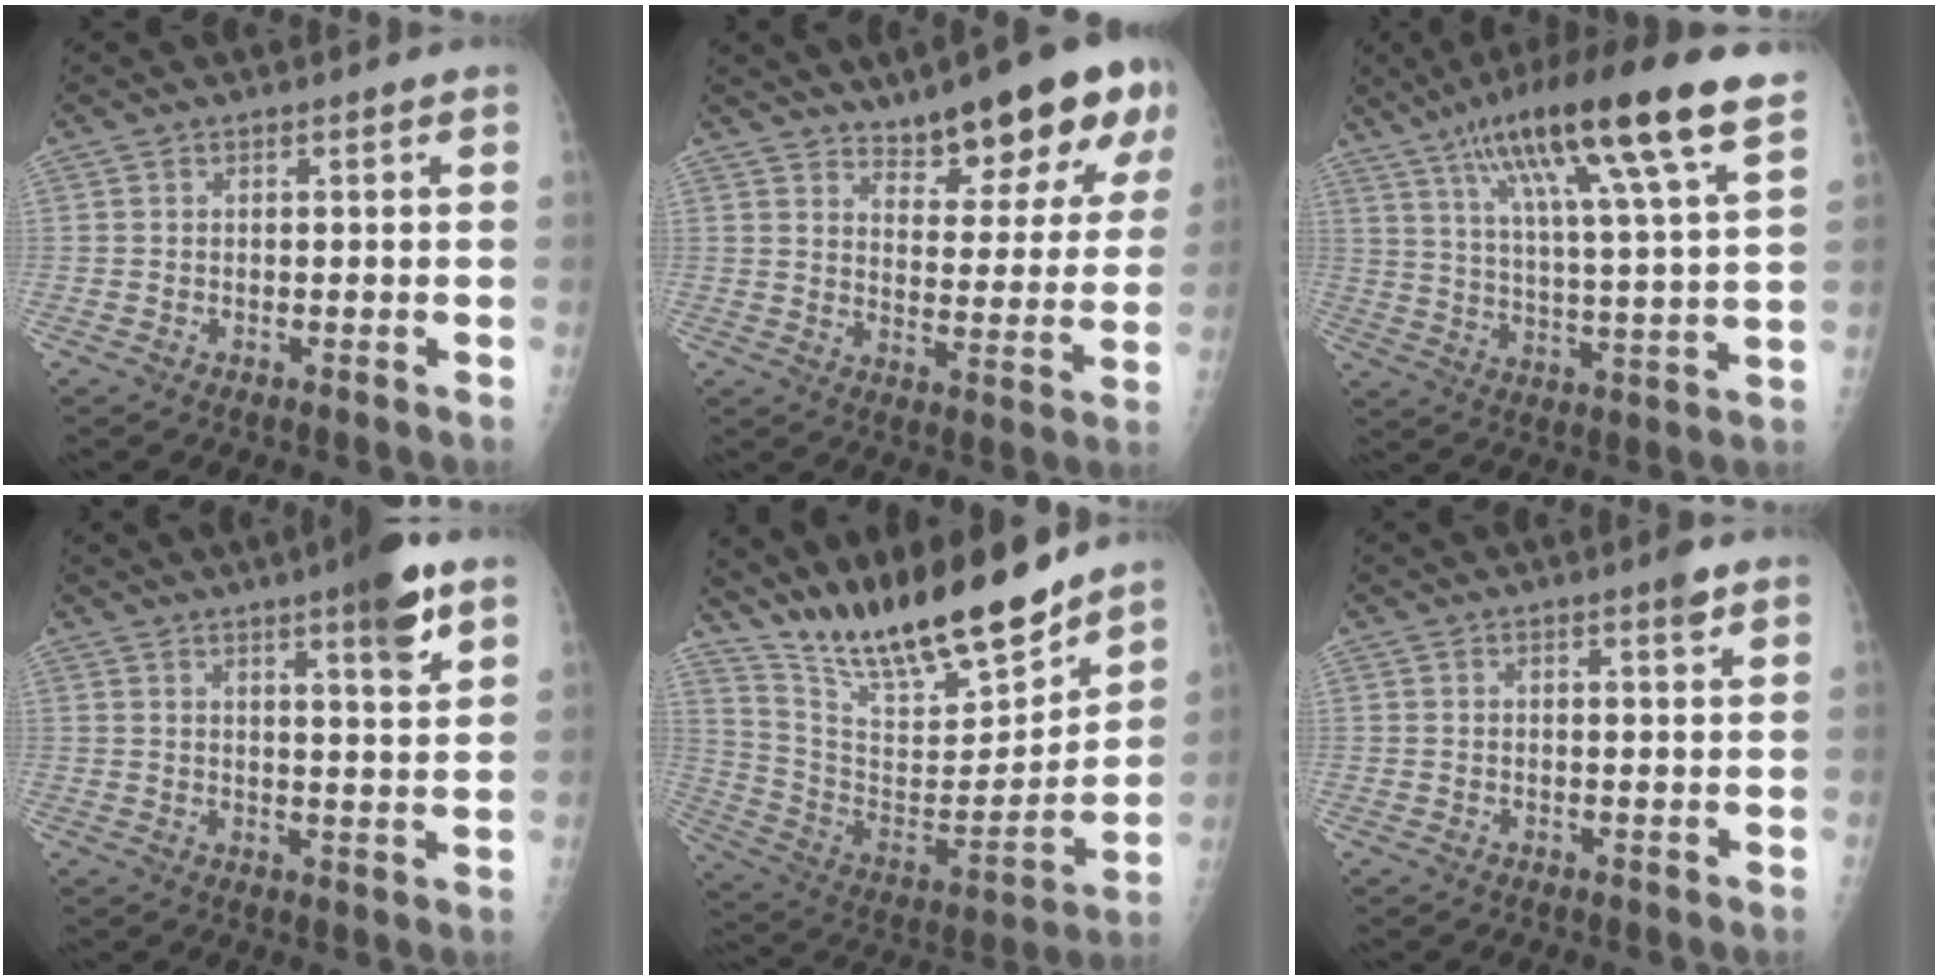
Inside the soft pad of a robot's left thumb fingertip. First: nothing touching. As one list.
[{"total": 17.5, "force": [11.4, 5.3, 12.3], "torque": [-0.136, -0.058, 0.168]}, {"total": 21.3, "force": [12.5, 2.2, 17.1], "torque": [-0.280, -0.025, 0.203]}, {"total": 8.6, "force": [5.1, 0.9, 6.9], "torque": [-0.092, -0.027, 0.070]}, {"total": 21.9, "force": [18.6, 4.7, 10.5], "torque": [-0.147, -0.103, 0.329]}, {"total": 2.0, "force": [1.3, 0.1, 1.5], "torque": [-0.023, -0.008, 0.018]}]